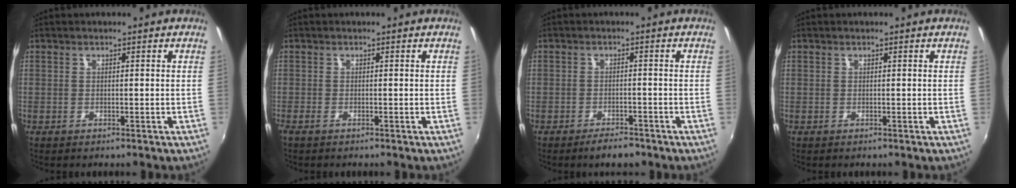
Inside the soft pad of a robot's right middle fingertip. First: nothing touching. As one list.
[{"total": 0.8, "force": [-0.6, 0.1, 0.5], "torque": [-0.011, -0.003, -0.013]}, {"total": 3.7, "force": [-3.0, 1.3, 1.8], "torque": [-0.040, 0.000, -0.047]}, {"total": 0.0}]